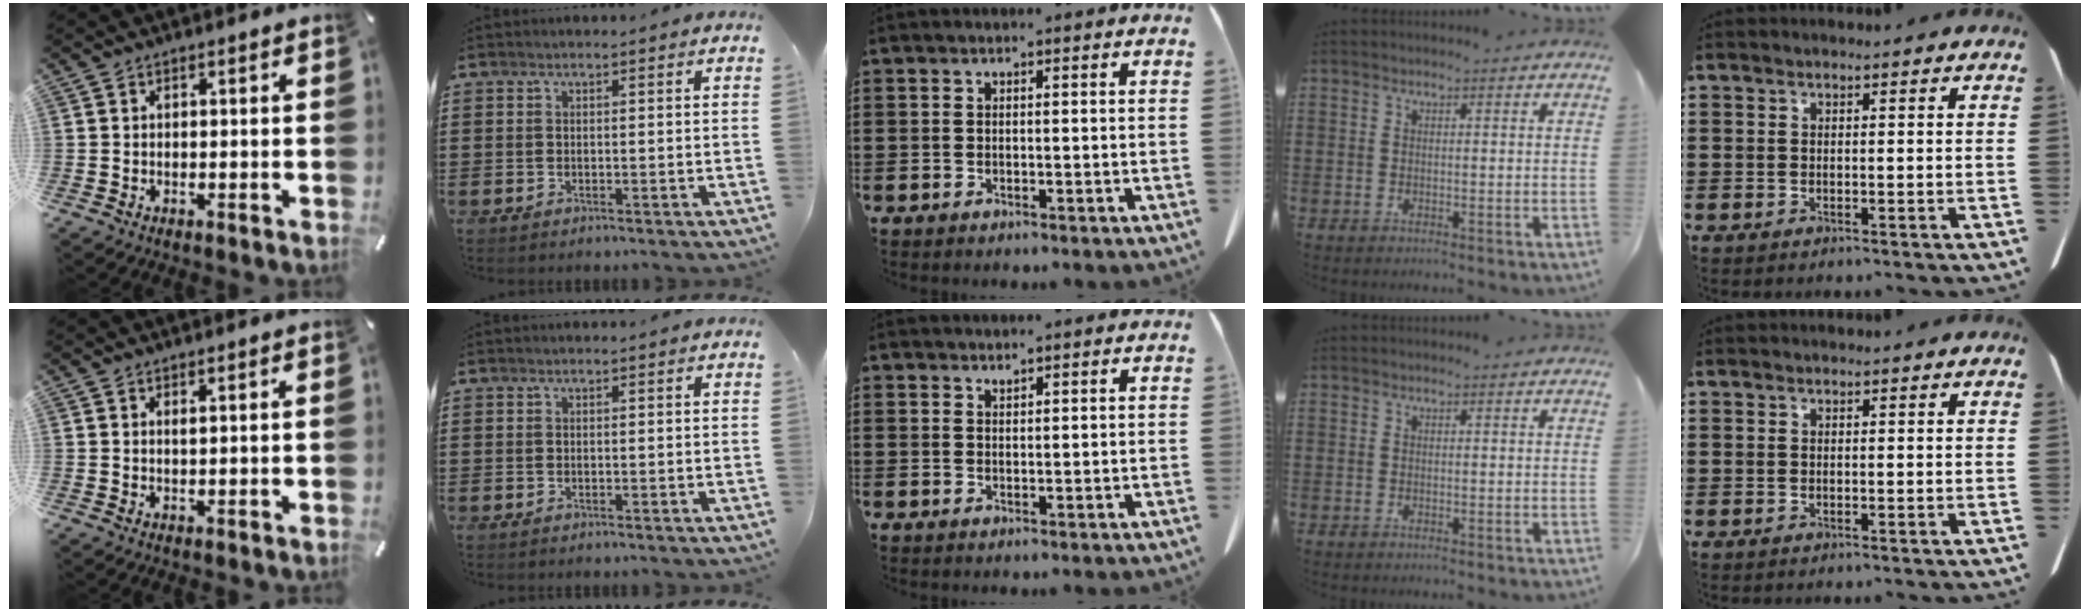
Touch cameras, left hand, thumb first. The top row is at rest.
{"thumb": {"total": 0.5, "force": [0.4, 0.1, 0.3], "torque": [-0.008, -0.001, 0.008]}, "middle": {"total": 0.9, "force": [0.9, 0.0, 0.1], "torque": [-0.003, -0.002, 0.017]}}